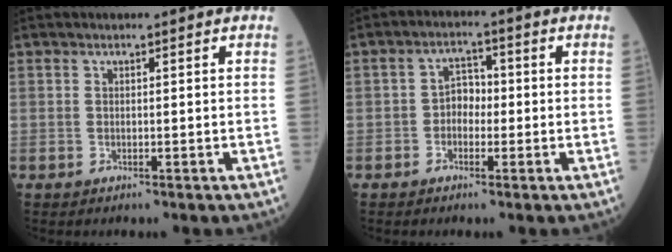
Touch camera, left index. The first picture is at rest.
{"total": 3.4, "force": [-1.2, 2.3, 2.2], "torque": [-0.027, 0.011, -0.031]}